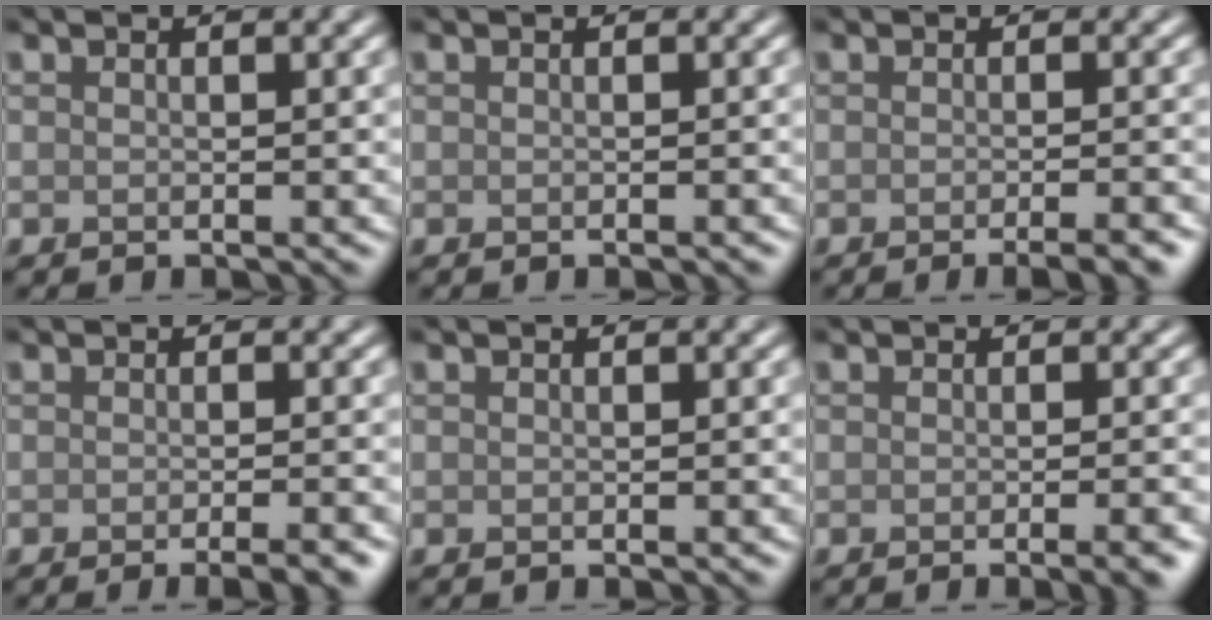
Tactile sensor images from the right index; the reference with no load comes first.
{"total": 0.5, "force": [-0.3, 0.0, 0.4], "torque": [-0.002, 0.001, -0.004]}
{"total": 3.9, "force": [-2.2, 1.1, 3.1], "torque": [-0.016, 0.006, -0.026]}
{"total": 3.9, "force": [-2.1, 1.1, 3.1], "torque": [-0.016, 0.005, -0.026]}
{"total": 0.0}
{"total": 4.1, "force": [-1.4, 1.4, 3.6], "torque": [-0.016, 0.000, -0.015]}